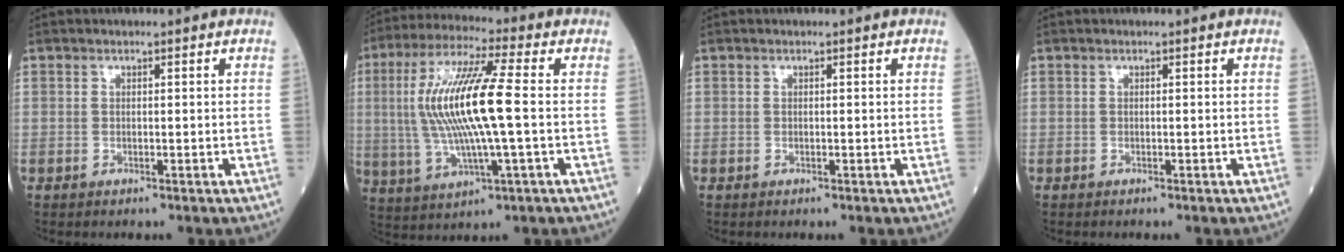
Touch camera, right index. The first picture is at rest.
{"total": 15.1, "force": [0.4, 1.5, 15.0], "torque": [-0.314, 0.009, 0.007]}
{"total": 0.0}
{"total": 0.0}